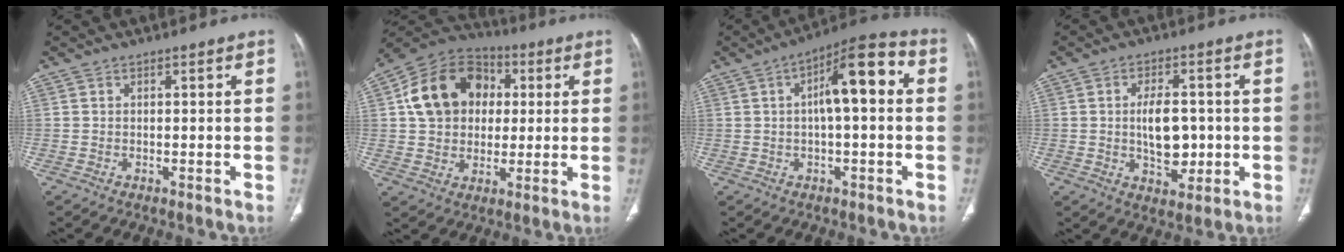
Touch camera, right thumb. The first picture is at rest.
{"total": 16.4, "force": [2.9, 13.1, 9.5], "torque": [-0.145, 0.017, 0.042]}
{"total": 11.8, "force": [1.6, 4.0, 11.0], "torque": [-0.160, 0.035, 0.014]}
{"total": 8.5, "force": [-0.2, 5.0, 6.9], "torque": [-0.091, 0.000, 0.004]}